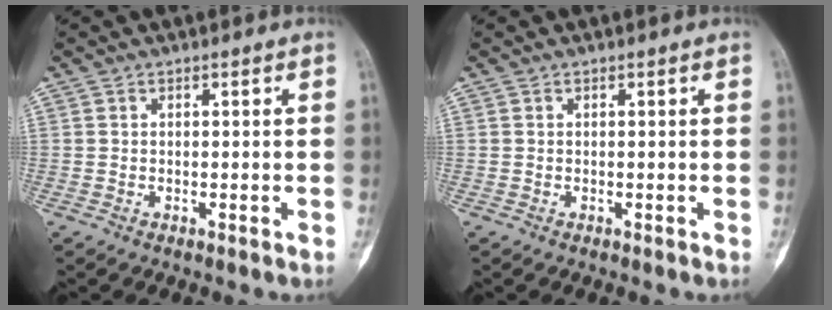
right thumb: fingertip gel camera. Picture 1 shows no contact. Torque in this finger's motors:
{"motor_torque": [0.01, -0.01, 0.01, 0.00, 0.00]}